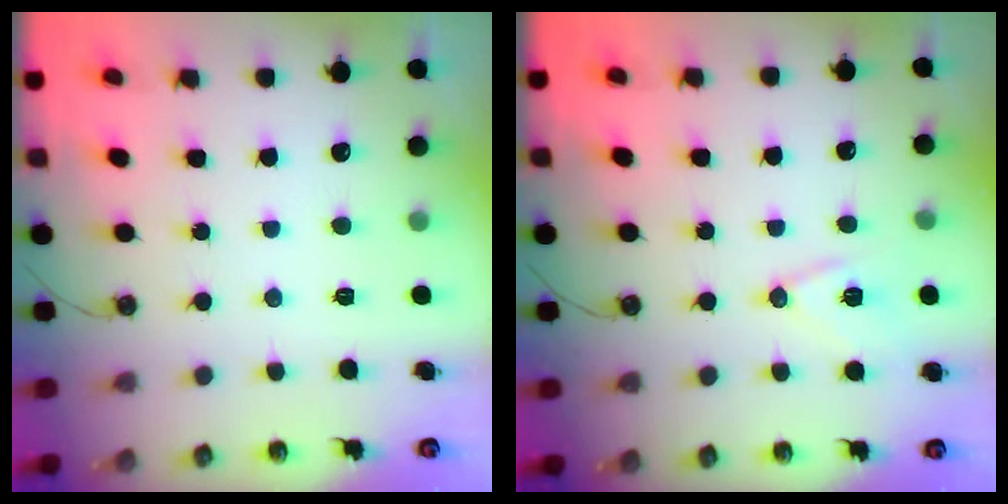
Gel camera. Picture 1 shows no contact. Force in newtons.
{"total": 10.5, "press": 9.9, "slide": 3.6}